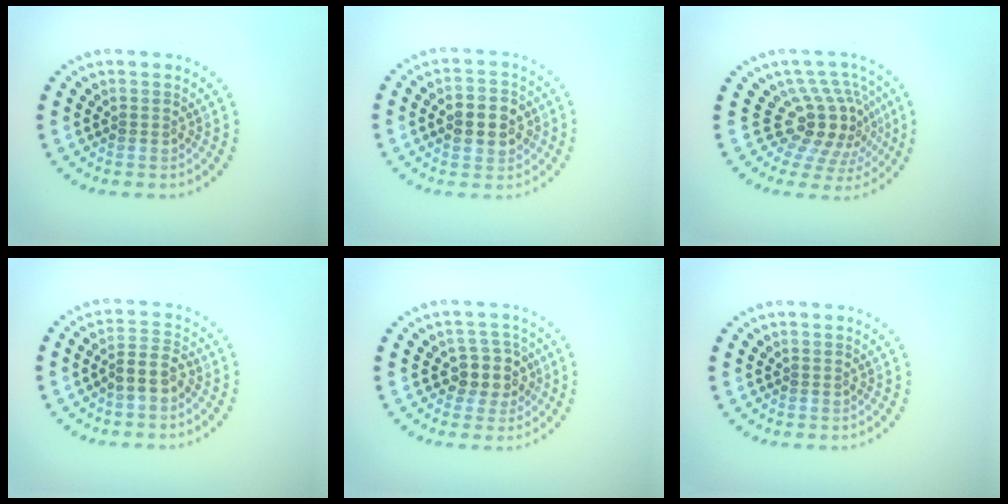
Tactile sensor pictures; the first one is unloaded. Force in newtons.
{"total": 3.9, "press": 3.9, "slide": 0.2}
{"total": 5.2, "press": 3.7, "slide": 3.6}
{"total": 2.5, "press": 2.3, "slide": 1.1}
{"total": 2.9, "press": 2.5, "slide": 1.4}
{"total": 0.0}